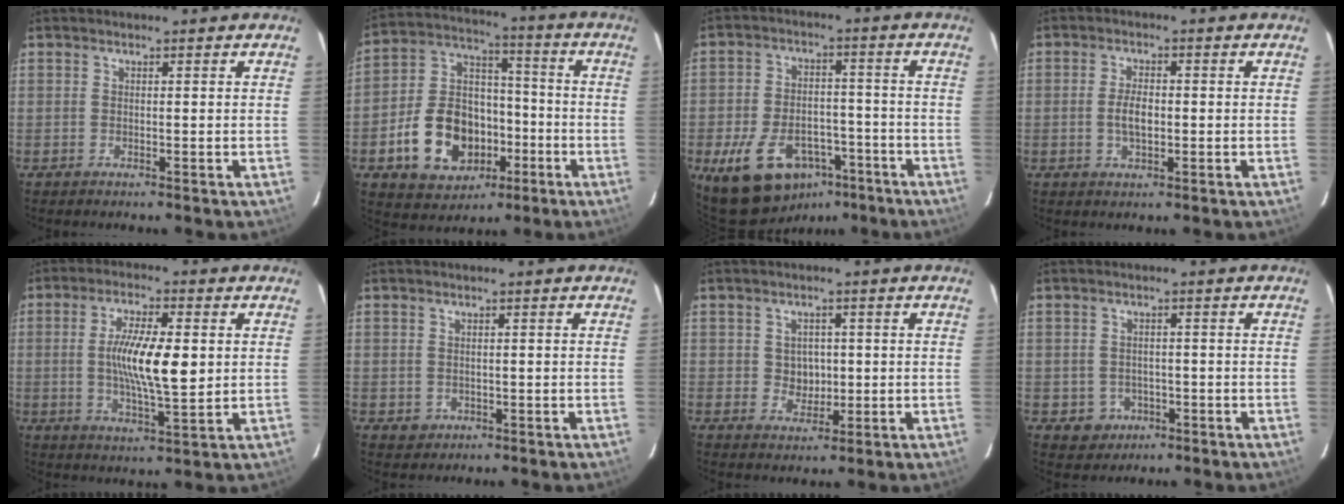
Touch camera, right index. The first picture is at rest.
{"total": 17.2, "force": [-6.4, 12.4, 10.1], "torque": [-0.222, 0.034, -0.089]}
{"total": 15.1, "force": [-8.4, 9.4, 8.3], "torque": [-0.171, 0.016, -0.116]}
{"total": 4.0, "force": [-0.3, 1.8, 3.5], "torque": [-0.068, 0.001, -0.003]}
{"total": 11.0, "force": [0.7, 3.0, 10.5], "torque": [-0.191, -0.001, 0.013]}
{"total": 2.3, "force": [-0.3, 2.2, 0.5], "torque": [-0.009, 0.001, 0.004]}
{"total": 4.1, "force": [0.4, 3.7, 1.6], "torque": [-0.029, 0.009, 0.012]}
{"total": 4.5, "force": [-1.4, 4.2, 0.8], "torque": [-0.025, 0.009, -0.010]}